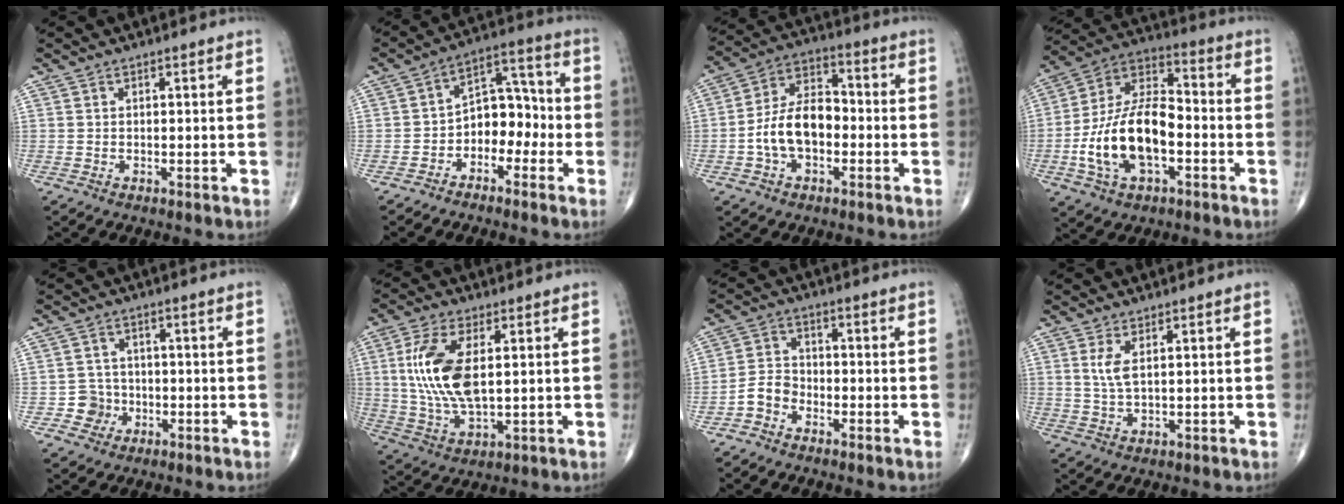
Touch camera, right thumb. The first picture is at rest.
{"total": 9.2, "force": [-2.9, 6.4, 5.9], "torque": [-0.051, 0.049, -0.059]}
{"total": 11.9, "force": [-2.4, 7.5, 9.0], "torque": [-0.152, 0.041, -0.052]}
{"total": 18.5, "force": [-4.2, 9.8, 15.1], "torque": [-0.278, 0.038, -0.077]}
{"total": 4.2, "force": [-1.4, 4.0, 0.3], "torque": [0.024, 0.014, -0.027]}
{"total": 13.3, "force": [2.2, 6.1, 11.7], "torque": [-0.246, -0.010, 0.050]}
{"total": 4.5, "force": [-2.6, 3.1, 1.8], "torque": [-0.024, 0.022, -0.060]}
{"total": 3.4, "force": [1.1, 1.1, 3.0], "torque": [-0.069, -0.007, 0.030]}